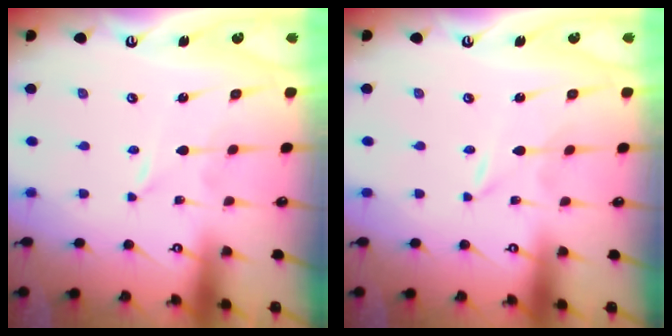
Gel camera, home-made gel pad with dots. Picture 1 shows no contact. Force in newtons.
{"total": 0.0}